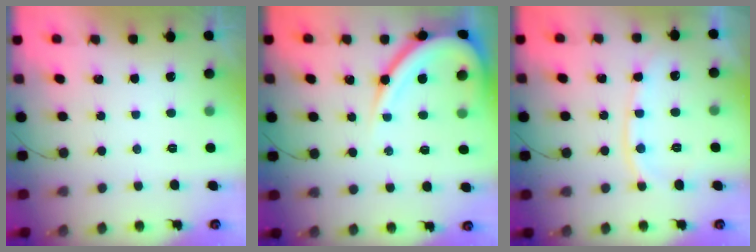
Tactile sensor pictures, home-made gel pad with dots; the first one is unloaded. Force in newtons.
{"total": 13.4, "press": 13.3, "slide": 1.6}
{"total": 10.7, "press": 10.6, "slide": 1.5}